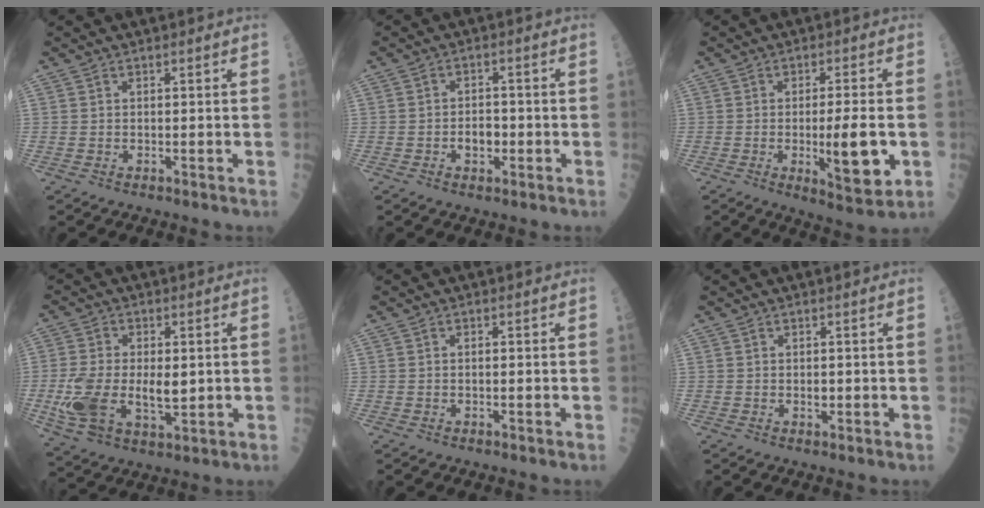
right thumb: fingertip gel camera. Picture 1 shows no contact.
{"total": 3.7, "force": [-1.1, 2.4, 2.5], "torque": [-0.022, 0.009, -0.017]}
{"total": 10.2, "force": [-1.7, 2.7, 9.7], "torque": [-0.139, -0.011, -0.018]}
{"total": 13.9, "force": [-1.0, 7.8, 11.5], "torque": [-0.228, -0.011, -0.008]}
{"total": 0.7, "force": [0.0, 0.2, 0.7], "torque": [-0.013, 0.003, 0.001]}
{"total": 1.2, "force": [-0.1, 0.8, 0.9], "torque": [-0.007, 0.000, 0.000]}